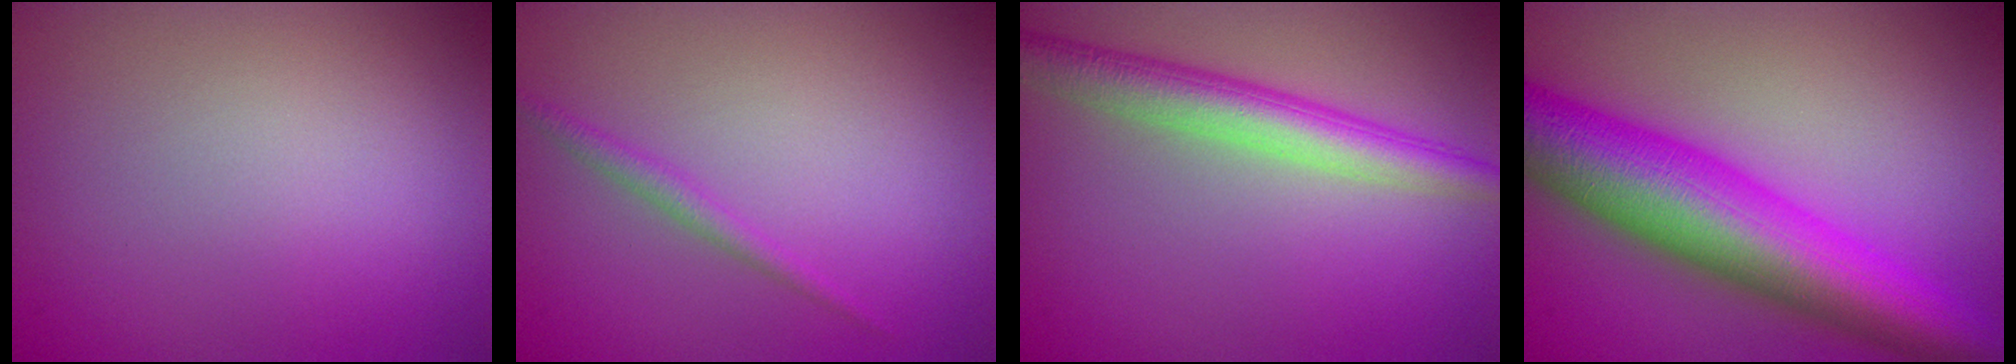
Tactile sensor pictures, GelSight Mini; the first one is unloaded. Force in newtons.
{"total": 1.4, "press": 1.4, "slide": 0.1}
{"total": 5.1, "press": 5.1, "slide": 0.1}
{"total": 12.1, "press": 12.1, "slide": 0.2}